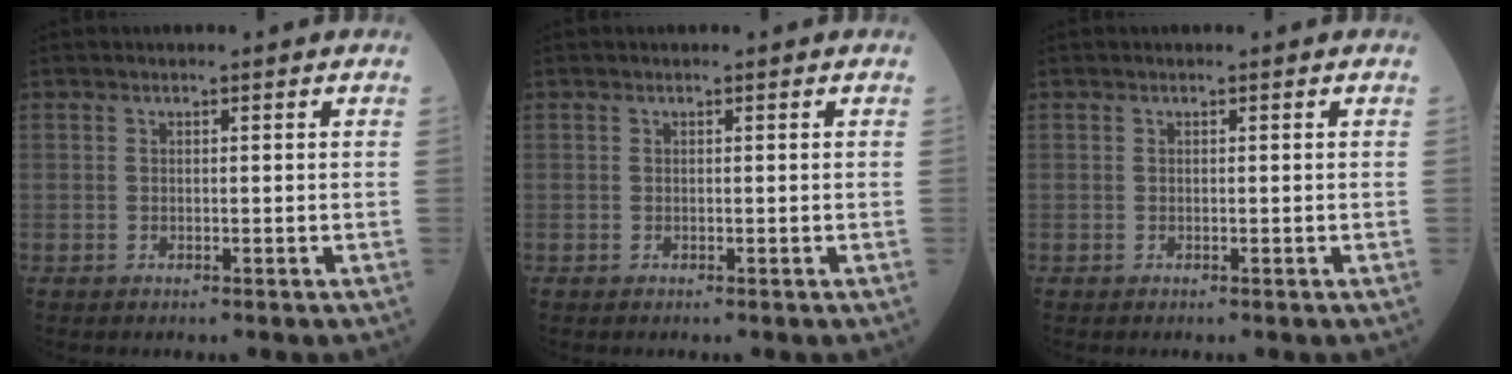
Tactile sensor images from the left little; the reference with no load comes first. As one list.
[{"total": 0.0}, {"total": 0.0}]